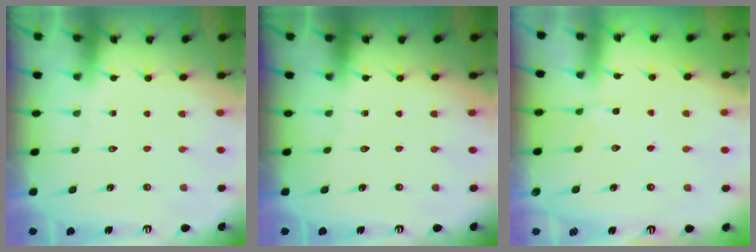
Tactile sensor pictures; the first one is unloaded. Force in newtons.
{"total": 0.0}
{"total": 2.5, "press": 2.5, "slide": 0.2}